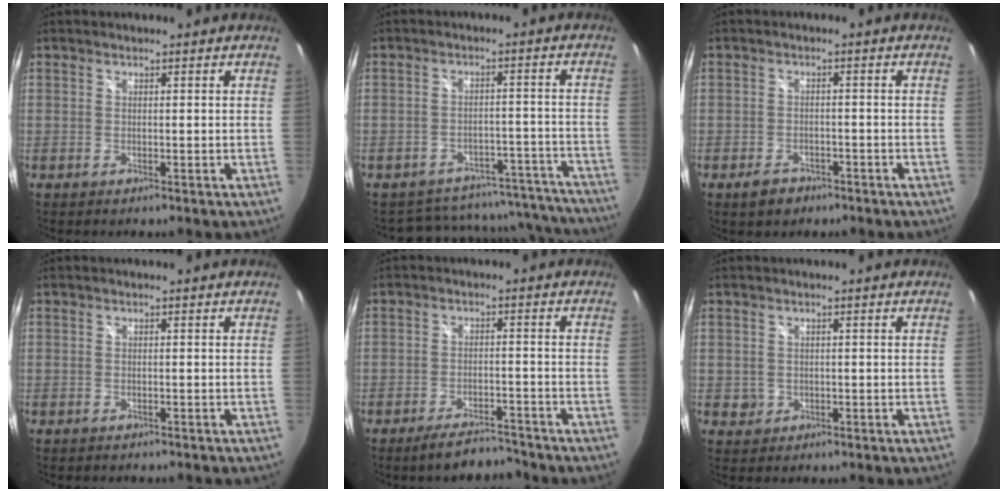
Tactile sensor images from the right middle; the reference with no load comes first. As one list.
[{"total": 18.9, "force": [-16.9, 7.4, 4.3], "torque": [-0.083, 0.045, -0.189]}, {"total": 3.8, "force": [-2.6, 2.4, 1.5], "torque": [-0.035, 0.004, -0.035]}, {"total": 1.2, "force": [-1.1, 0.5, 0.4], "torque": [-0.011, -0.004, -0.014]}, {"total": 6.3, "force": [-5.7, 1.5, 2.1], "torque": [-0.049, 0.007, -0.082]}, {"total": 1.7, "force": [-0.2, 1.7, 0.3], "torque": [-0.003, -0.001, -0.001]}]